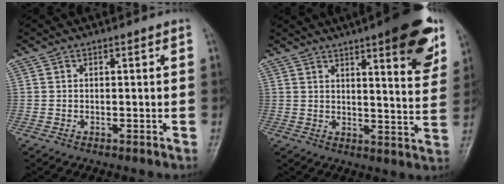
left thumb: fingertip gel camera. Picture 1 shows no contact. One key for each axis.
{"total": 15.2, "fx": 8.4, "fy": 3.5, "fz": 12.1, "tx": -0.129, "ty": -0.039, "tz": 0.110}